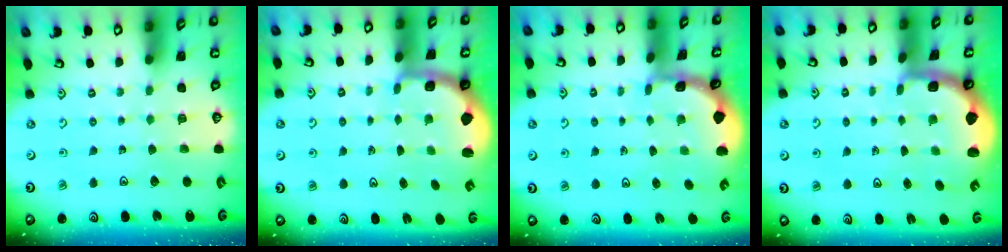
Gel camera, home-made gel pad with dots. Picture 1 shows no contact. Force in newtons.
{"total": 1.6, "press": 1.2, "slide": 1.1}
{"total": 1.5, "press": 1.5, "slide": 0.1}
{"total": 2.4, "press": 2.0, "slide": 1.2}